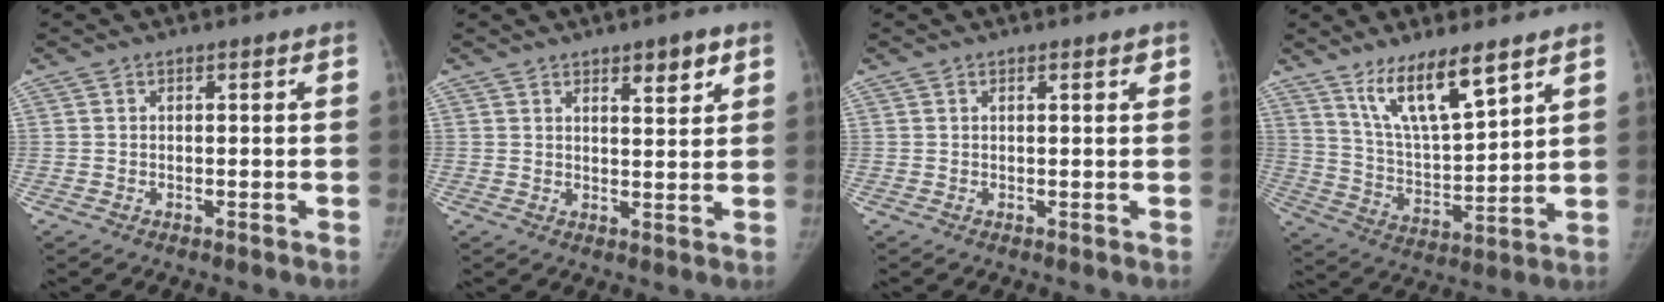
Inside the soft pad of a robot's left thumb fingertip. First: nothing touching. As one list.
[{"total": 4.8, "force": [2.9, 1.6, 3.5], "torque": [-0.037, -0.018, 0.043]}, {"total": 1.1, "force": [0.6, 0.2, 0.9], "torque": [-0.012, 0.000, 0.007]}, {"total": 13.2, "force": [8.7, 3.2, 9.4], "torque": [-0.155, -0.056, 0.173]}]